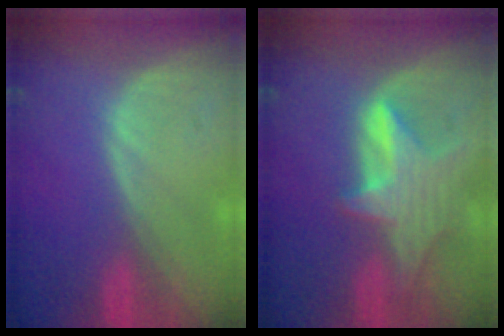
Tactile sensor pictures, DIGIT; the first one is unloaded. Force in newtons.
{"total": 6.6, "press": 6.4, "slide": 1.2}